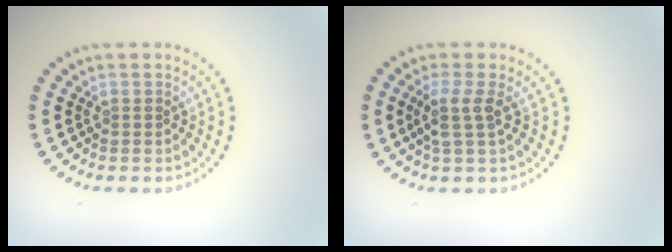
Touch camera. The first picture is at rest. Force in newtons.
{"total": 2.2, "press": 1.7, "slide": 1.4}